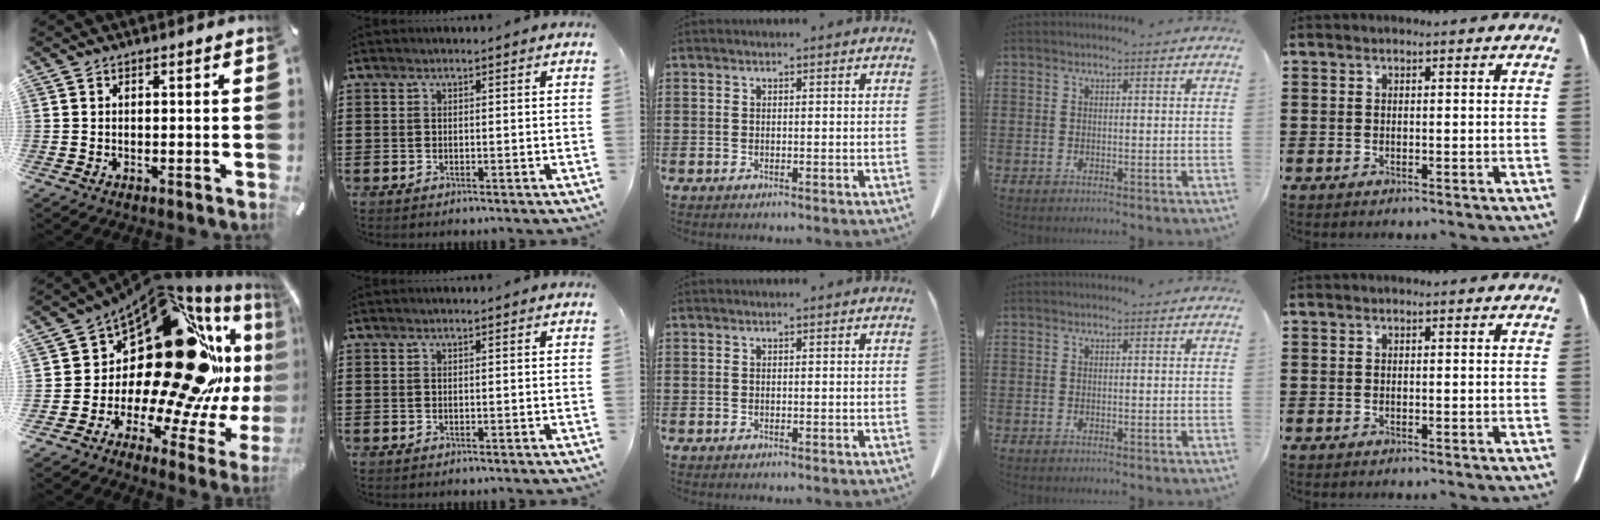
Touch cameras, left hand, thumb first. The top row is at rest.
{"thumb": {"total": 29.8, "force": [9.1, 16.7, 23.0], "torque": [-0.330, -0.130, 0.198]}}